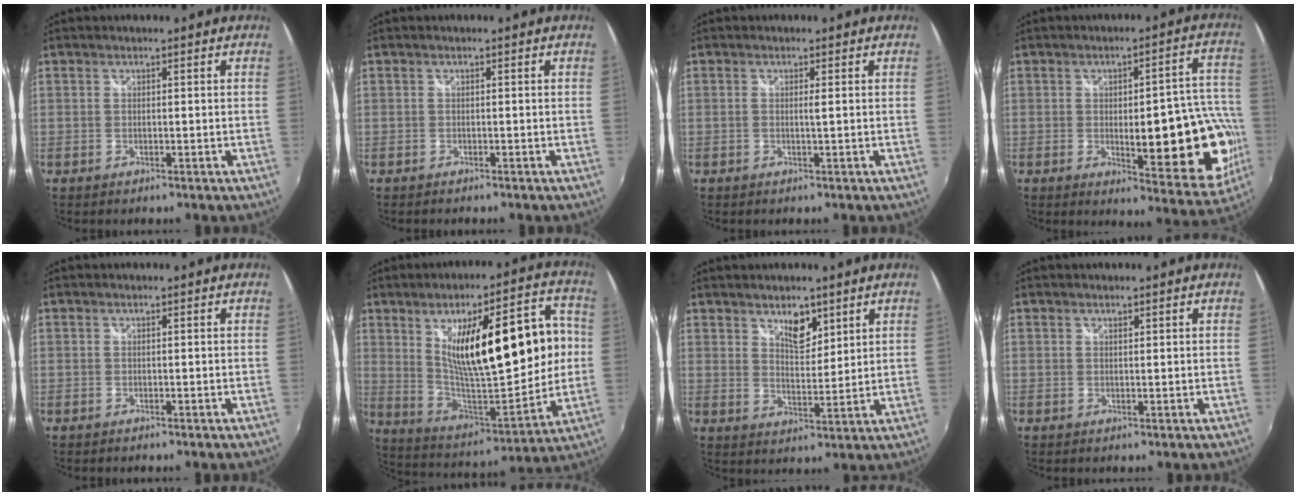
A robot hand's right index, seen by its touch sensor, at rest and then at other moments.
{"total": 0.5, "force": [-0.5, 0.1, 0.1], "torque": [-0.003, -0.003, -0.011]}
{"total": 0.7, "force": [0.2, -0.3, 0.6], "torque": [-0.008, 0.000, 0.004]}
{"total": 17.3, "force": [-3.5, 5.3, 16.1], "torque": [-0.203, 0.002, -0.030]}
{"total": 0.0}
{"total": 23.6, "force": [3.6, 7.7, 22.1], "torque": [-0.346, 0.002, 0.077]}
{"total": 5.4, "force": [3.8, 2.4, 3.0], "torque": [-0.040, 0.000, 0.064]}
{"total": 0.6, "force": [0.5, 0.1, 0.2], "torque": [-0.002, 0.001, 0.009]}